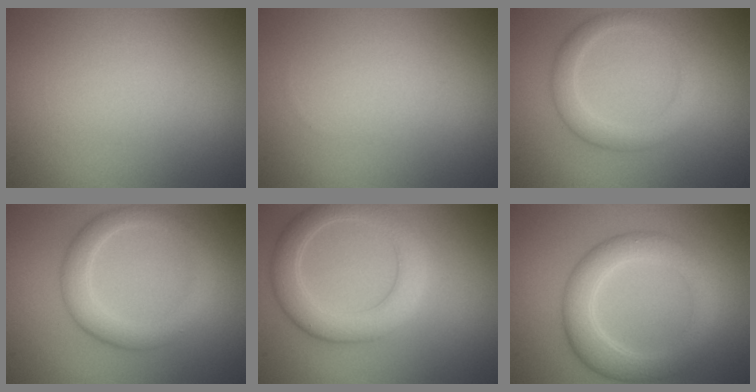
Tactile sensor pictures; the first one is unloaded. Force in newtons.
{"total": 0.0}
{"total": 2.9, "press": 2.9, "slide": 0.1}
{"total": 3.7, "press": 3.7, "slide": 0.5}
{"total": 4.8, "press": 4.8, "slide": 0.6}
{"total": 4.9, "press": 4.9, "slide": 0.1}